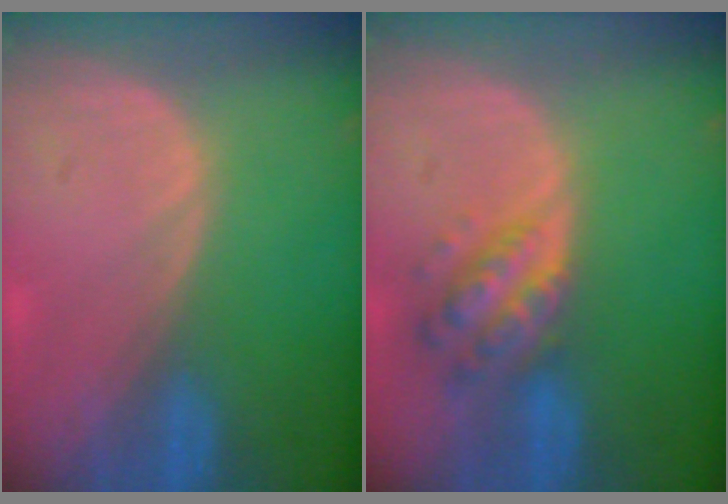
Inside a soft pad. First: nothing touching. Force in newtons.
{"total": 6.3, "press": 5.7, "slide": 2.7}